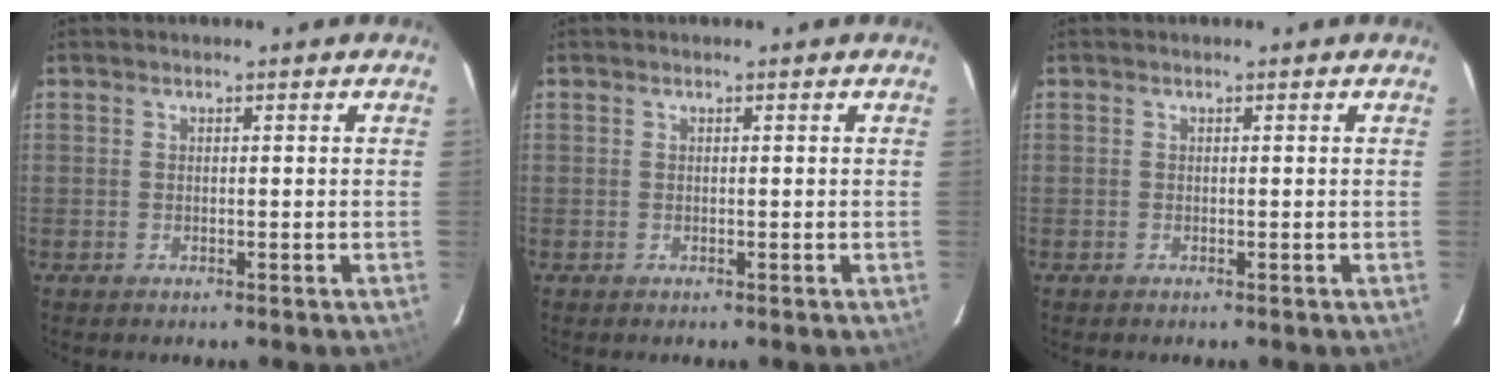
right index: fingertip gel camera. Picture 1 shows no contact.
{"total": 0.0}
{"total": 0.0}